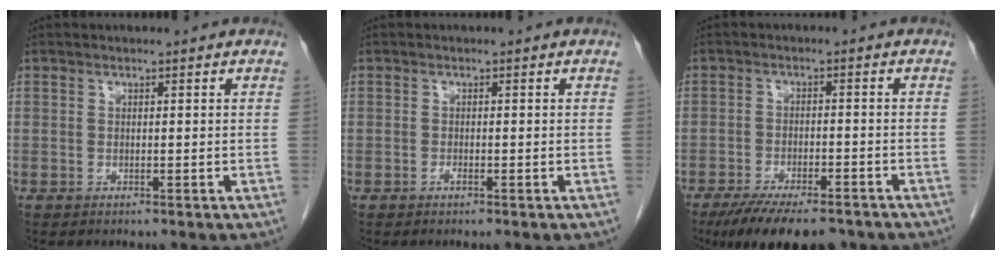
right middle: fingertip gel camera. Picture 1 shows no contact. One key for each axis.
{"total": 0.5, "fx": -0.3, "fy": 0.0, "fz": 0.4, "tx": -0.010, "ty": 0.001, "tz": -0.005}
{"total": 12.3, "fx": -9.7, "fy": 3.4, "fz": 6.8, "tx": -0.102, "ty": -0.014, "tz": -0.145}